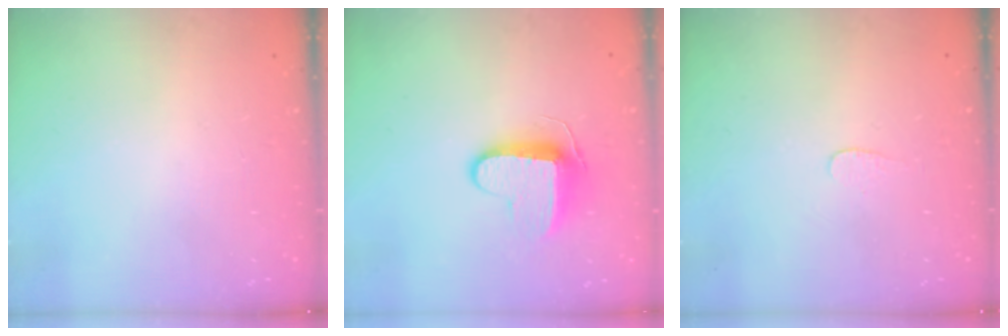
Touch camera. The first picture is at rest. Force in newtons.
{"total": 9.6, "press": 9.6, "slide": 0.9}
{"total": 3.0, "press": 3.0, "slide": 0.2}